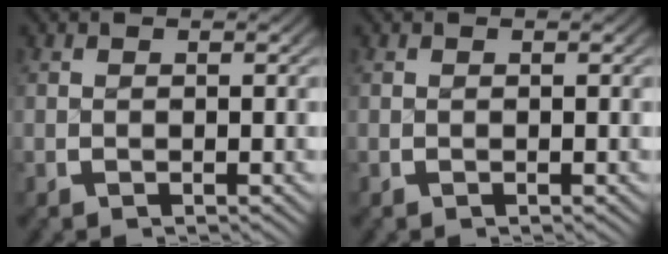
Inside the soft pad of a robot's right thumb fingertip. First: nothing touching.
{"total": 0.0}